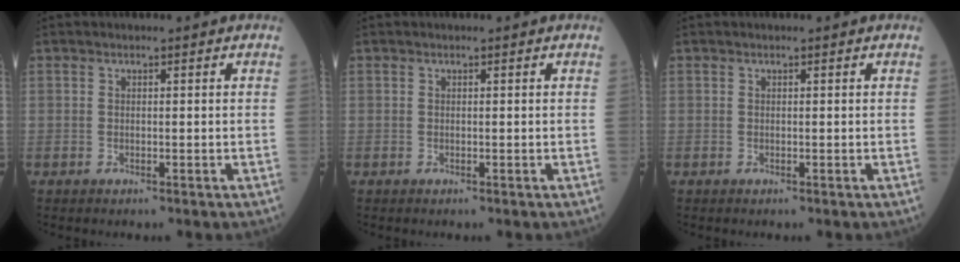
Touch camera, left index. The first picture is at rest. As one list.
[{"total": 0.0}, {"total": 0.0}]